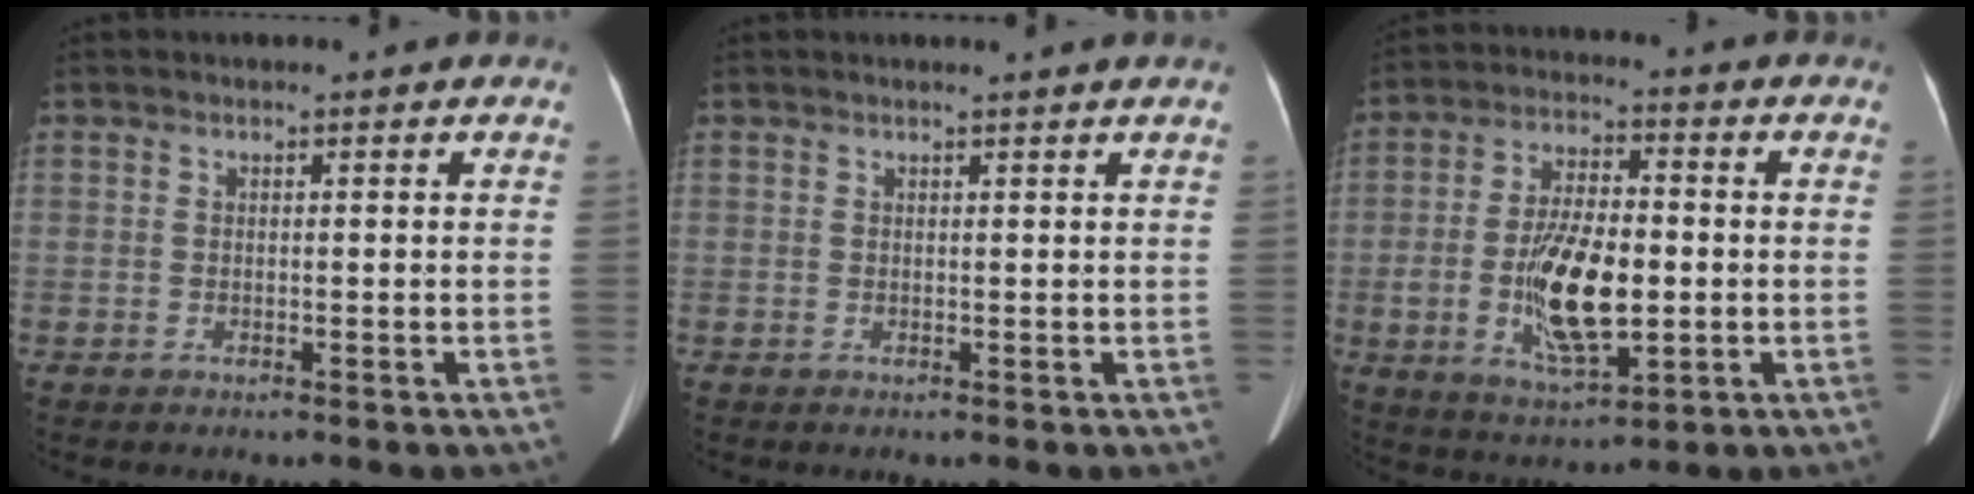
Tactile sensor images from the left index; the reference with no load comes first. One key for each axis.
{"total": 1.4, "fx": 1.3, "fy": -0.4, "fz": 0.4, "tx": -0.015, "ty": 0.000, "tz": 0.017}
{"total": 13.0, "fx": -1.8, "fy": 4.8, "fz": 11.9, "tx": -0.233, "ty": -0.002, "tz": -0.025}